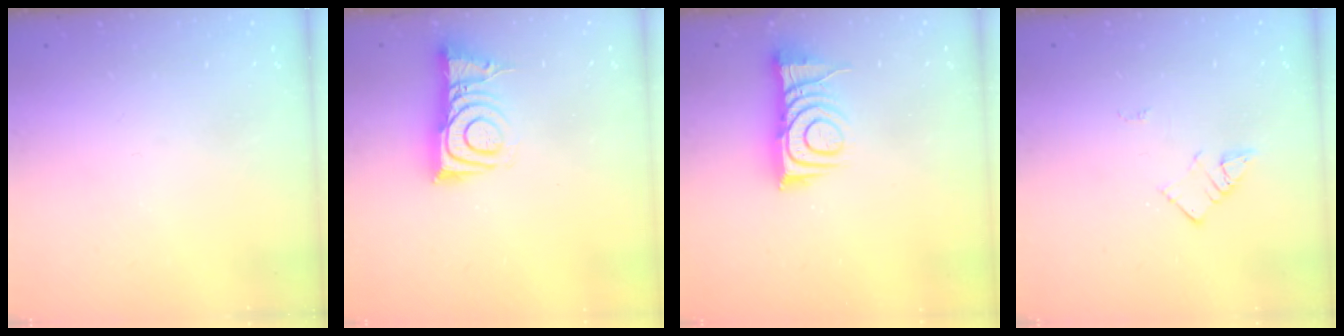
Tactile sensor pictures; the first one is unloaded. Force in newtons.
{"total": 8.3, "press": 8.3, "slide": 0.7}
{"total": 10.0, "press": 10.0, "slide": 0.3}
{"total": 3.3, "press": 3.3, "slide": 0.2}